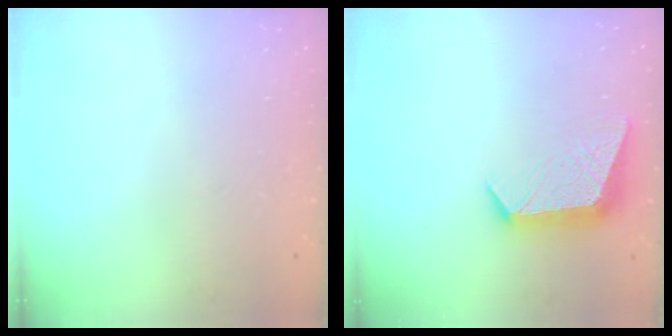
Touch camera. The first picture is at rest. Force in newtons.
{"total": 10.4, "press": 10.3, "slide": 1.1}